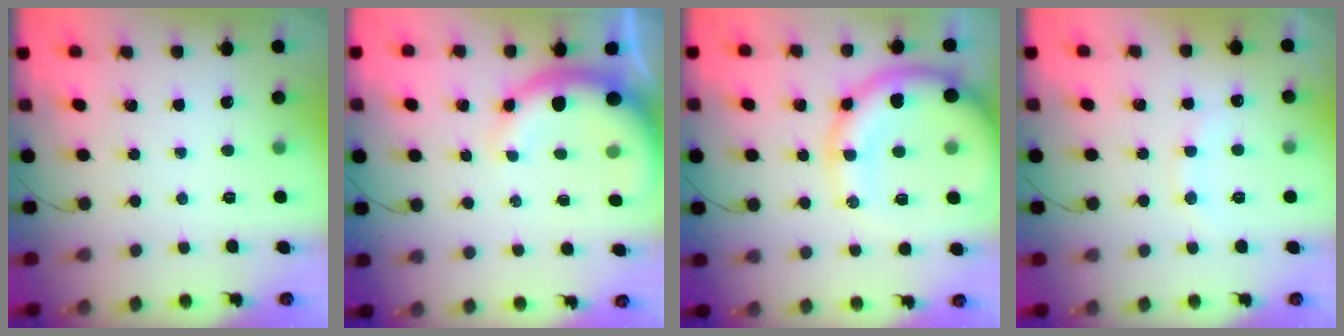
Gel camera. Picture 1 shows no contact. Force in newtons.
{"total": 10.2, "press": 10.0, "slide": 2.1}
{"total": 17.1, "press": 16.8, "slide": 3.1}
{"total": 7.3, "press": 7.3, "slide": 0.6}